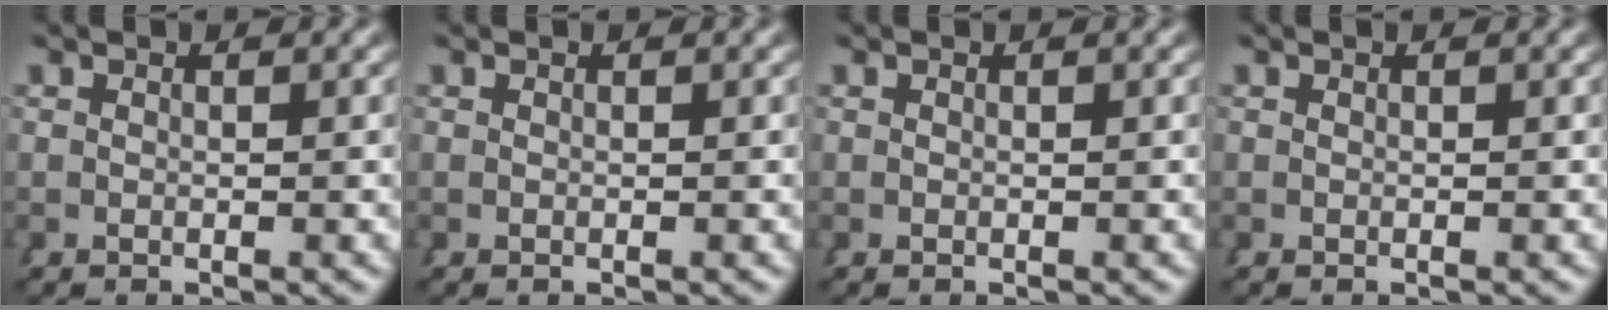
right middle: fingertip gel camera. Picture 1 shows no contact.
{"total": 0.0}
{"total": 0.0}
{"total": 0.0}